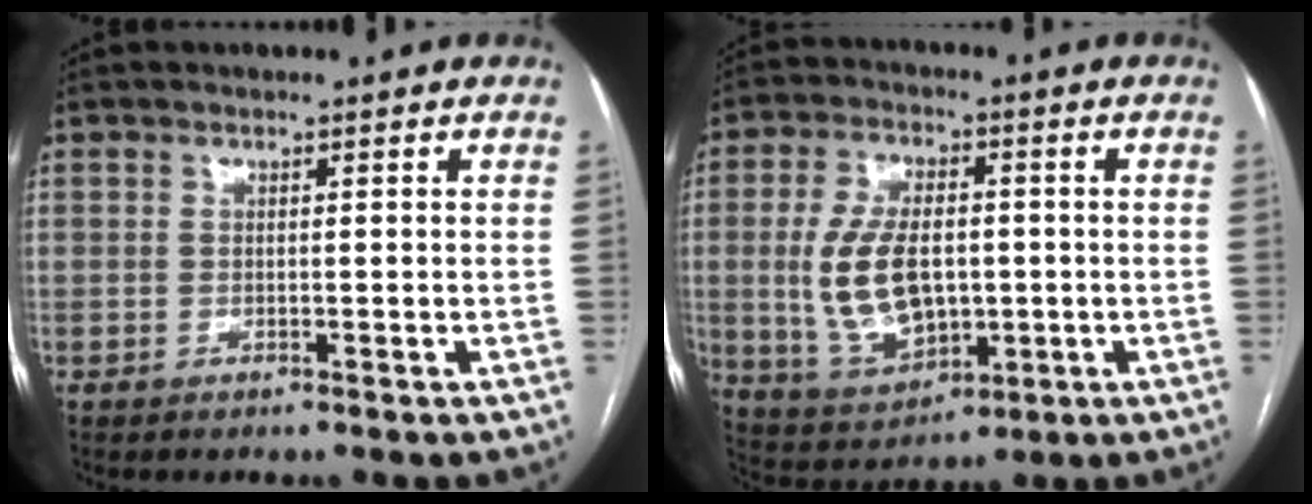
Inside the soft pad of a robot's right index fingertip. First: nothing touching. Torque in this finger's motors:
{"motor_torque": [1.66, 0.03, 0.92, 0.21]}